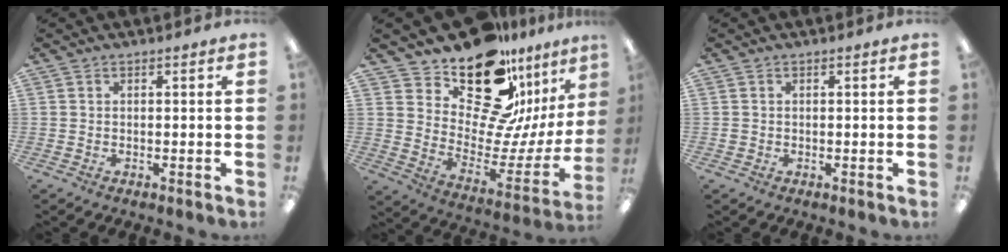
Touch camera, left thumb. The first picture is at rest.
{"total": 21.5, "force": [15.7, 10.0, 10.7], "torque": [-0.164, -0.133, 0.278]}
{"total": 0.7, "force": [0.2, 0.6, 0.1], "torque": [-0.003, 0.005, 0.002]}